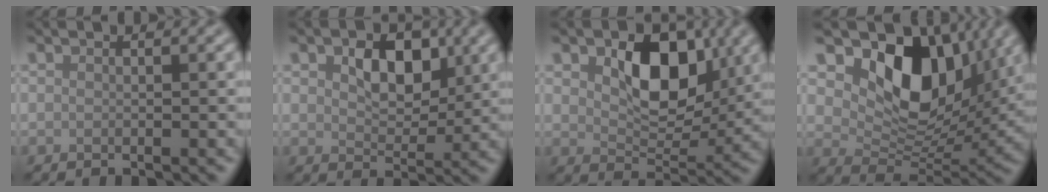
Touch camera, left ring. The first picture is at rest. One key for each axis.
{"total": 4.5, "fx": 1.4, "fy": 2.9, "fz": 3.1, "tx": -0.053, "ty": -0.001, "tz": 0.018}
{"total": 7.4, "fx": 2.2, "fy": 4.6, "fz": 5.4, "tx": -0.083, "ty": -0.007, "tz": 0.035}
{"total": 10.7, "fx": 4.3, "fy": 6.7, "fz": 7.1, "tx": -0.114, "ty": -0.016, "tz": 0.079}